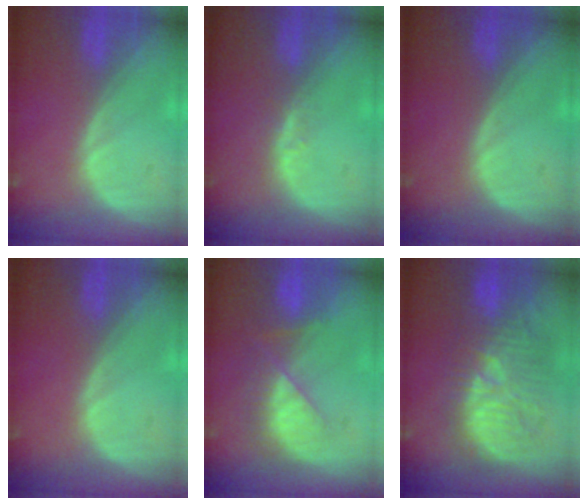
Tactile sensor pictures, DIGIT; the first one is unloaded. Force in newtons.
{"total": 1.9, "press": 1.4, "slide": 1.3}
{"total": 0.0}
{"total": 0.0}
{"total": 7.6, "press": 6.7, "slide": 3.6}
{"total": 11.1, "press": 10.9, "slide": 1.8}